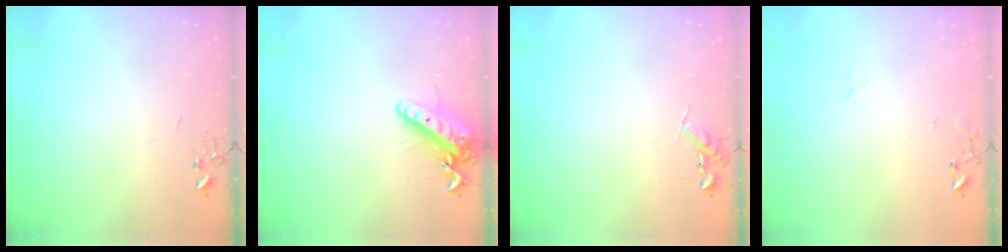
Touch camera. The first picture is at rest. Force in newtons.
{"total": 14.5, "press": 14.2, "slide": 2.8}
{"total": 7.2, "press": 7.2, "slide": 0.9}
{"total": 8.0, "press": 8.0, "slide": 0.9}